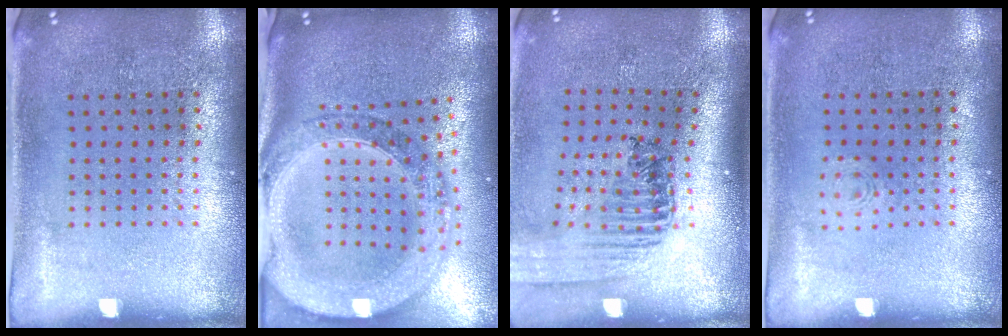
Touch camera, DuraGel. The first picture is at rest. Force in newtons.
{"total": 2.9, "press": 2.4, "slide": 1.5}
{"total": 1.5, "press": 1.5, "slide": 0.2}
{"total": 0.7, "press": 0.7, "slide": 0.2}